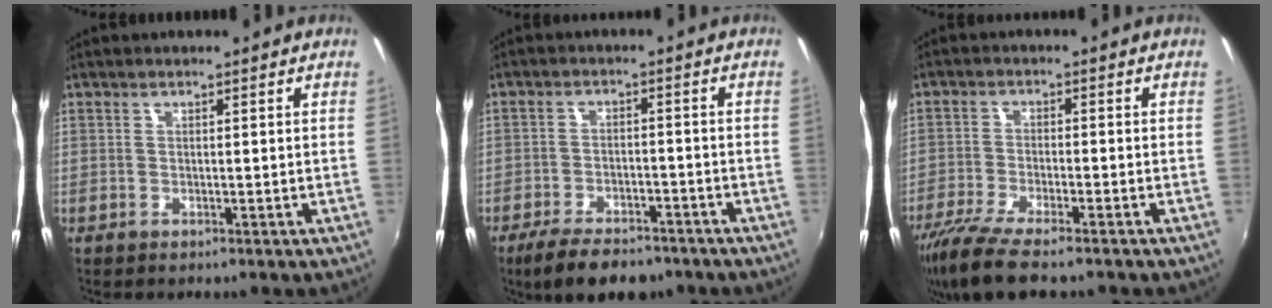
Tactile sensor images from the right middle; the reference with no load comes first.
{"total": 10.3, "force": [-7.9, 4.1, 5.2], "torque": [-0.117, -0.011, -0.125]}
{"total": 10.0, "force": [-7.8, 1.9, 6.0], "torque": [-0.142, -0.037, -0.144]}